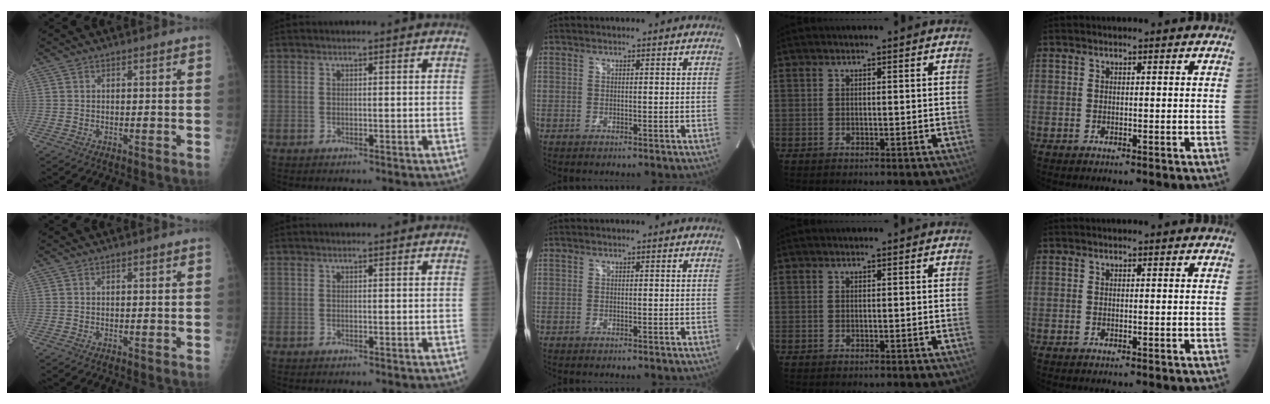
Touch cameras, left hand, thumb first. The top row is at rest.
{}